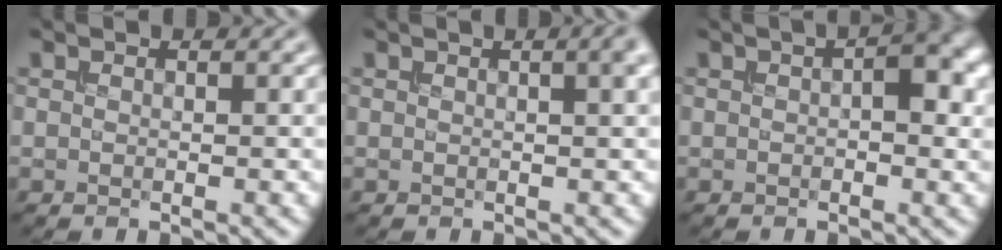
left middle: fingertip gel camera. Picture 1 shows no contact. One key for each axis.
{"total": 2.9, "fx": 1.1, "fy": 1.0, "fz": 2.5, "tx": -0.014, "ty": 0.010, "tz": 0.007}
{"total": 3.3, "fx": 0.4, "fy": 1.4, "fz": 3.0, "tx": -0.043, "ty": 0.007, "tz": 0.003}